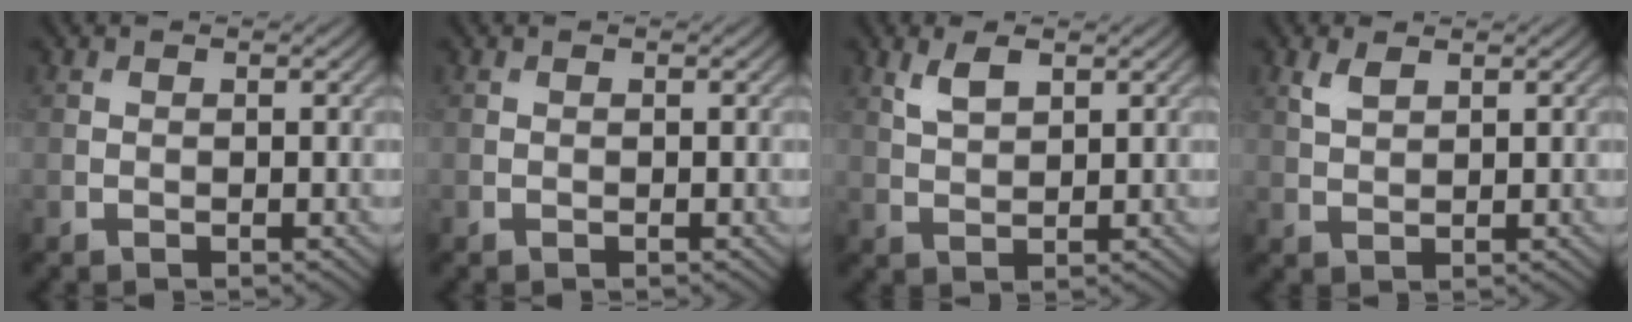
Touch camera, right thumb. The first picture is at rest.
{"total": 0.0}
{"total": 3.2, "force": [1.8, 1.4, 2.2], "torque": [-0.053, -0.001, 0.040]}
{"total": 2.2, "force": [1.3, 1.0, 1.4], "torque": [-0.037, 0.002, 0.030]}